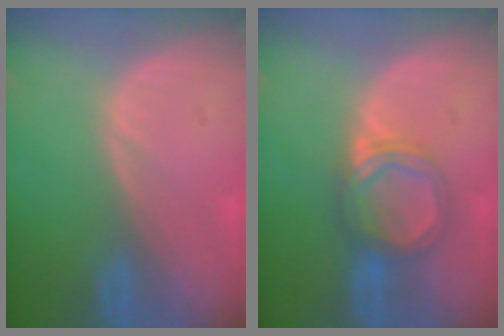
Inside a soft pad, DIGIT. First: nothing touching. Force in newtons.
{"total": 5.3, "press": 5.1, "slide": 1.5}